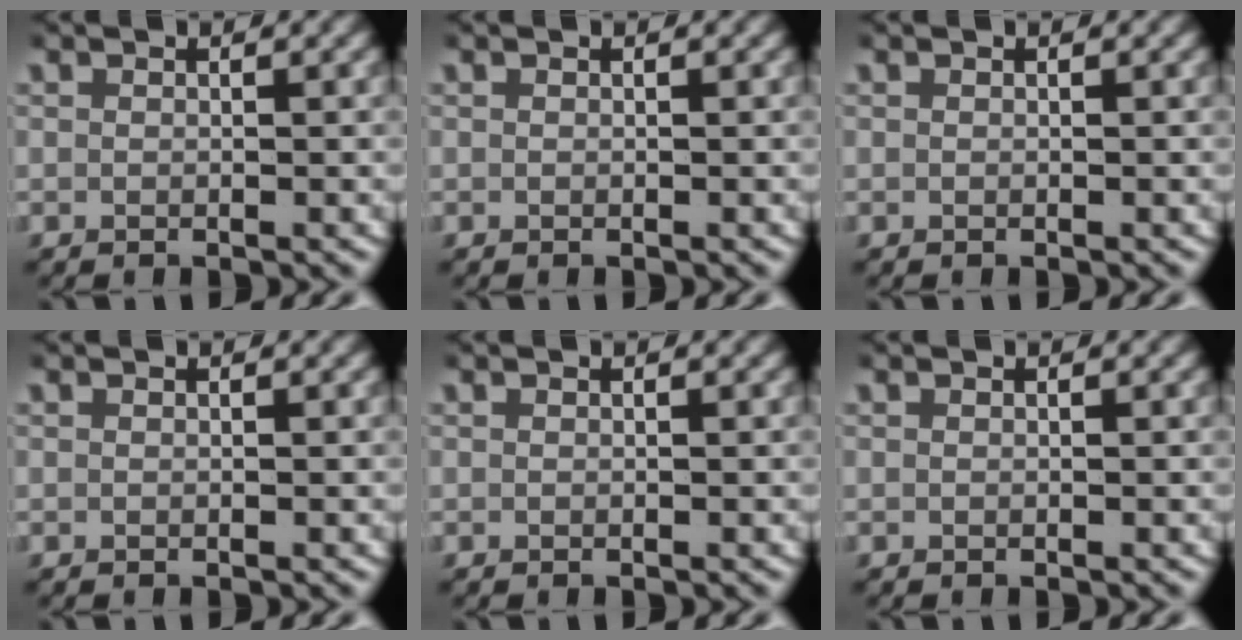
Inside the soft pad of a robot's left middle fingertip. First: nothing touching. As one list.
[{"total": 0.0}, {"total": 0.0}, {"total": 0.0}, {"total": 0.0}, {"total": 0.0}]